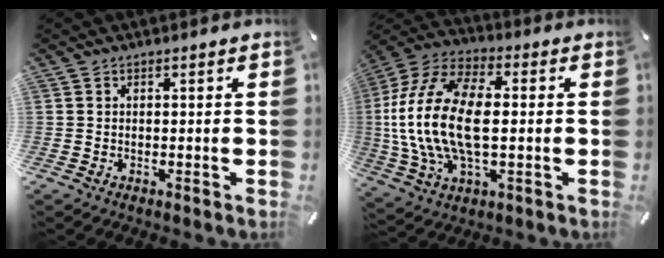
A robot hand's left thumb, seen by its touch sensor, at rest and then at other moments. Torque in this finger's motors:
{"motor_torque": [2.43, 2.58, 1.02, -0.28, 1.06]}